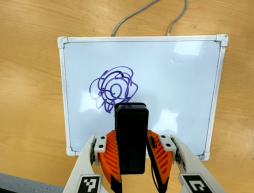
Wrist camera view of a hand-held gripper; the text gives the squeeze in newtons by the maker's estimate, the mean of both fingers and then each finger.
{"total": 4.0, "left": 2.5, "right": 5.5}